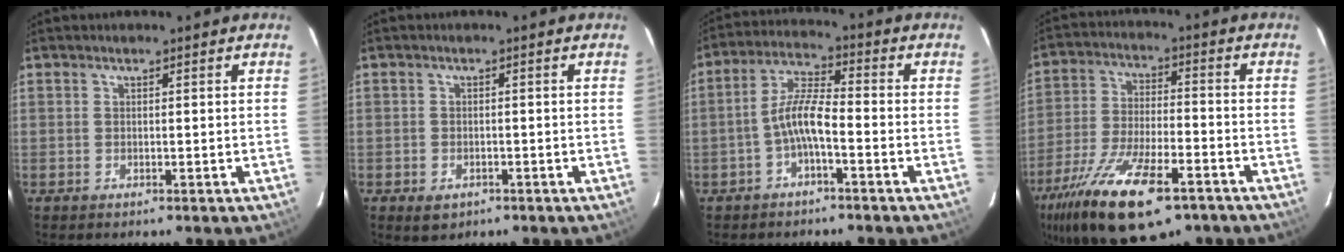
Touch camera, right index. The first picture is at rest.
{"total": 3.1, "force": [-1.6, 2.3, 1.5], "torque": [-0.030, -0.002, -0.017]}
{"total": 6.1, "force": [-2.6, 1.3, 5.4], "torque": [-0.116, 0.016, -0.050]}
{"total": 20.8, "force": [-13.1, 7.5, 14.3], "torque": [-0.284, -0.047, -0.222]}